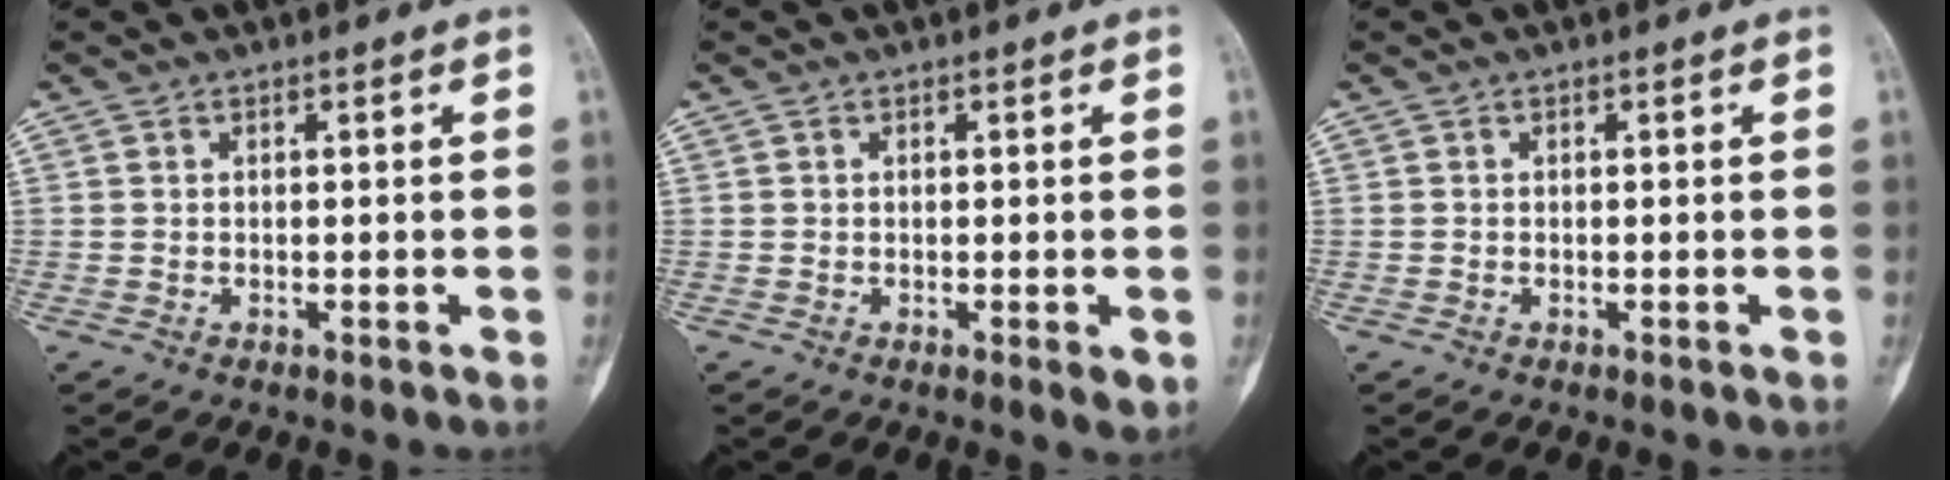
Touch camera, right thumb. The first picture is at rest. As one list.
[{"total": 1.9, "force": [-0.5, 0.5, 1.8], "torque": [-0.025, -0.006, -0.007]}, {"total": 0.0}]